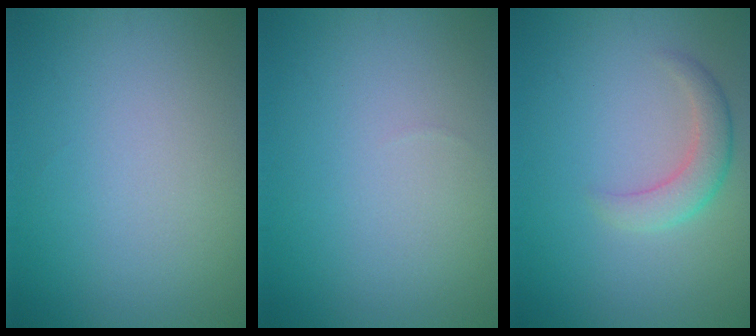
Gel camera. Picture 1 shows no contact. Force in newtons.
{"total": 0.0}
{"total": 2.6, "press": 2.6, "slide": 0.0}